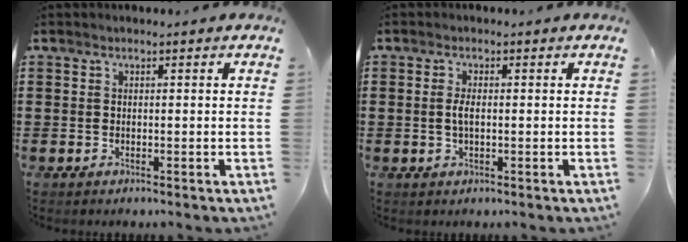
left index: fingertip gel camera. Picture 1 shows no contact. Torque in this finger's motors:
{"motor_torque": [1.53, 0.61, 0.26, 0.06]}